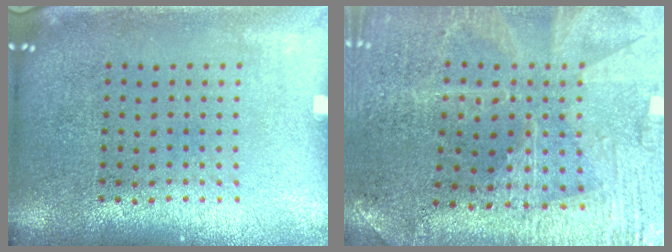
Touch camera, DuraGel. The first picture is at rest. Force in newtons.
{"total": 1.7, "press": 1.7, "slide": 0.3}